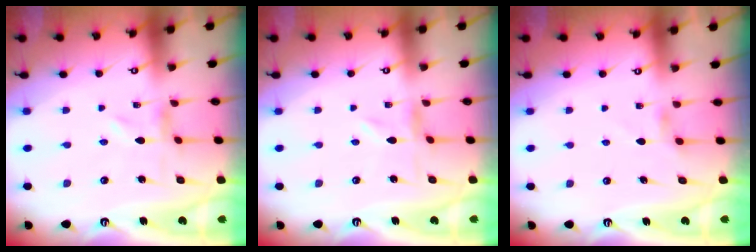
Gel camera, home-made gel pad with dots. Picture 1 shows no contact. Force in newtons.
{"total": 0.6, "press": 0.6, "slide": 0.2}
{"total": 2.6, "press": 2.5, "slide": 0.6}